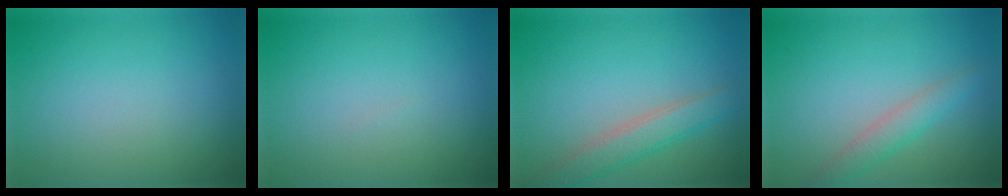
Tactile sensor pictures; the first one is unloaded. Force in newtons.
{"total": 0.0}
{"total": 3.4, "press": 3.4, "slide": 0.3}
{"total": 2.5, "press": 2.5, "slide": 0.1}